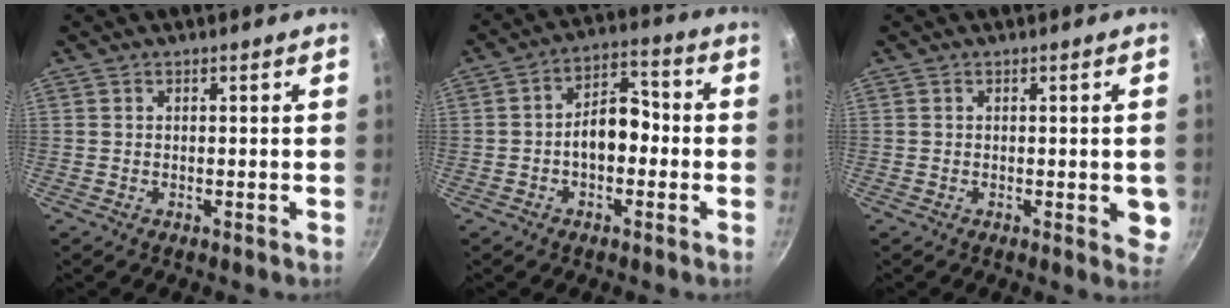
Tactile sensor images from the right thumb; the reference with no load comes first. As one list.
[{"total": 8.6, "force": [-1.5, 5.5, 6.5], "torque": [-0.061, 0.038, -0.035]}, {"total": 4.5, "force": [-0.5, 1.8, 4.1], "torque": [-0.038, -0.007, -0.007]}]